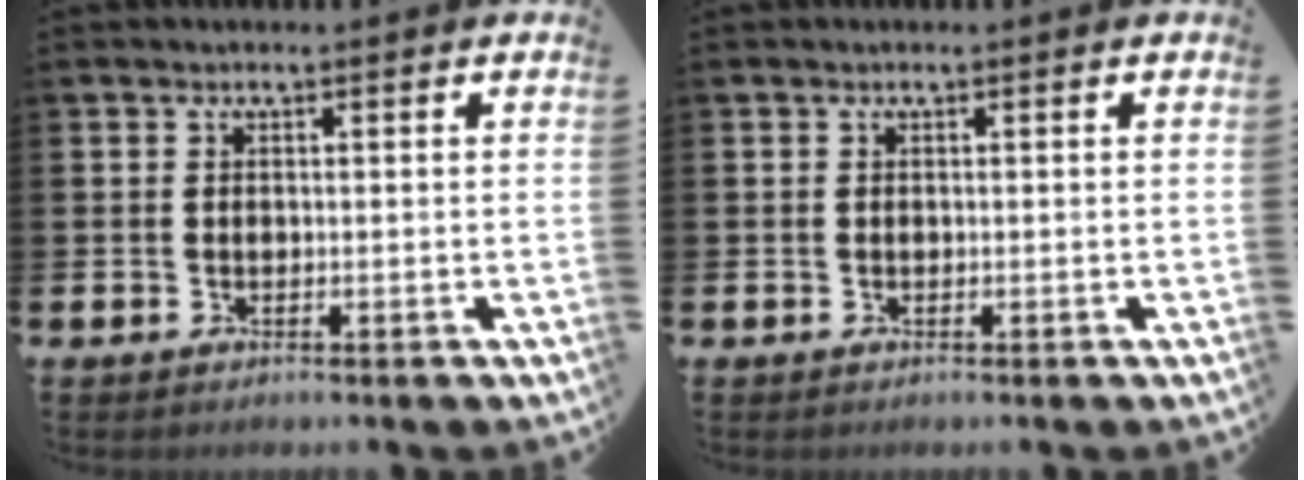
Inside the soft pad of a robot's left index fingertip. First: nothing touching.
{"total": 0.0}